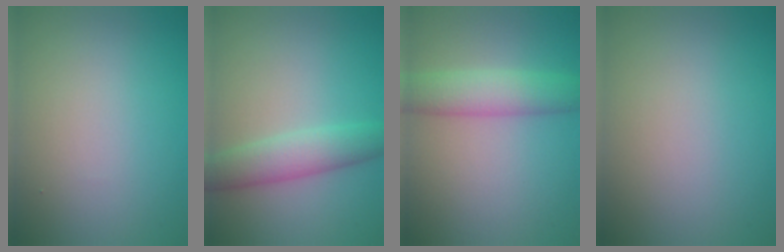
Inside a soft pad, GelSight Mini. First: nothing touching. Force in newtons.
{"total": 3.9, "press": 3.9, "slide": 0.1}
{"total": 4.3, "press": 4.3, "slide": 0.1}
{"total": 0.0}